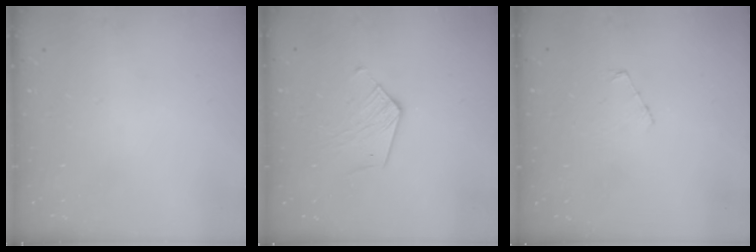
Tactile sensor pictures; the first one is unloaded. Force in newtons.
{"total": 8.0, "press": 8.0, "slide": 0.5}
{"total": 3.0, "press": 3.0, "slide": 0.3}